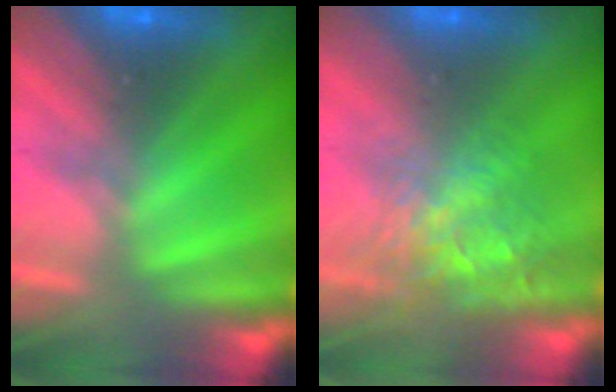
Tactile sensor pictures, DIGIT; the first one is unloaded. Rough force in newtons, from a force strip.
{"total": 3.5}